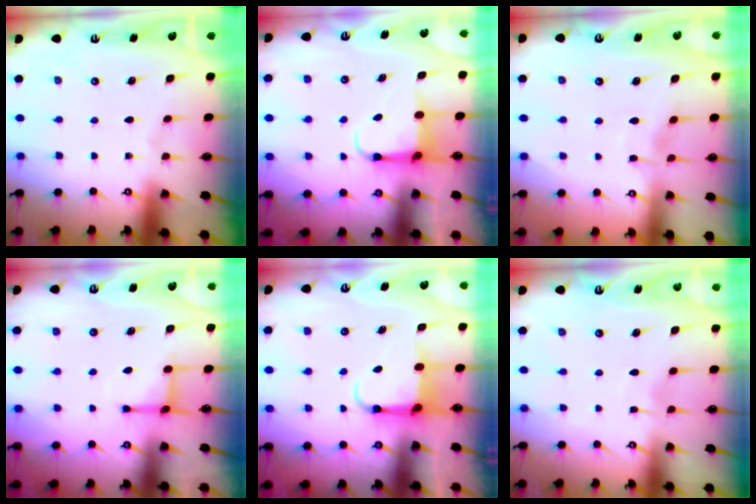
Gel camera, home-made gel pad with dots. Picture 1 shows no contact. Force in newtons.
{"total": 4.0, "press": 4.0, "slide": 0.4}
{"total": 2.9, "press": 2.9, "slide": 0.4}
{"total": 2.8, "press": 2.7, "slide": 0.6}
{"total": 3.8, "press": 3.7, "slide": 0.7}
{"total": 3.4, "press": 3.4, "slide": 0.4}